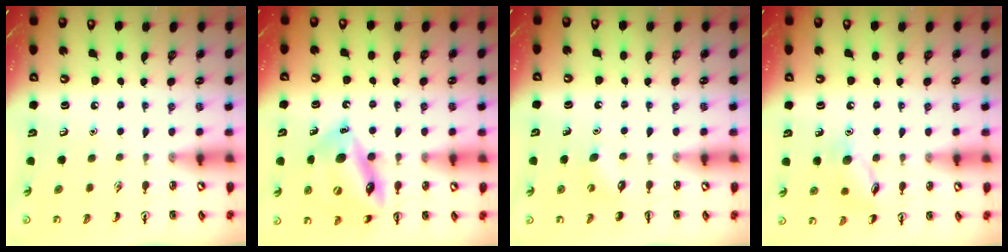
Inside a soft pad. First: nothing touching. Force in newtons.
{"total": 16.1, "press": 15.9, "slide": 2.8}
{"total": 2.8, "press": 2.7, "slide": 0.8}
{"total": 9.3, "press": 9.3, "slide": 0.5}